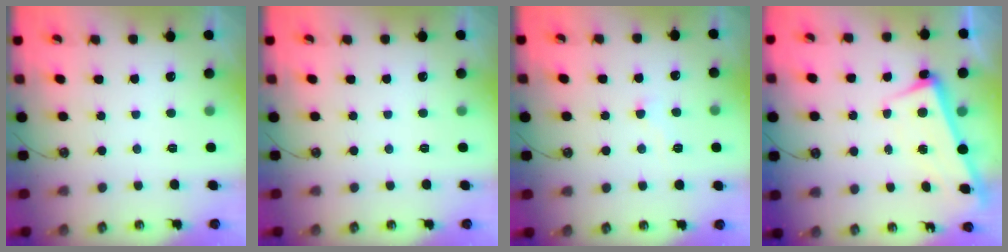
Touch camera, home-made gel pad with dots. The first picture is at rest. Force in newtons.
{"total": 0.0}
{"total": 4.0, "press": 3.9, "slide": 0.3}
{"total": 2.3, "press": 2.2, "slide": 0.8}